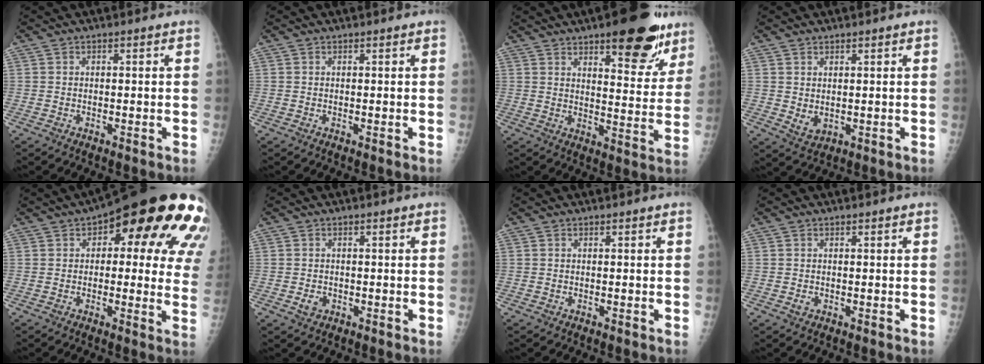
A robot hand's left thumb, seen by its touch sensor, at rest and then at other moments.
{"total": 0.0}
{"total": 17.3, "force": [10.8, 6.3, 12.0], "torque": [-0.106, -0.058, 0.148]}
{"total": 3.0, "force": [0.9, 2.0, 2.1], "torque": [-0.031, -0.013, 0.025]}
{"total": 25.2, "force": [10.6, 10.0, 20.6], "torque": [-0.197, 0.009, 0.133]}
{"total": 1.7, "force": [-0.4, 1.4, 0.9], "torque": [-0.011, 0.001, -0.003]}
{"total": 0.0}
{"total": 0.7, "force": [0.1, 0.6, 0.4], "torque": [0.000, 0.001, 0.001]}